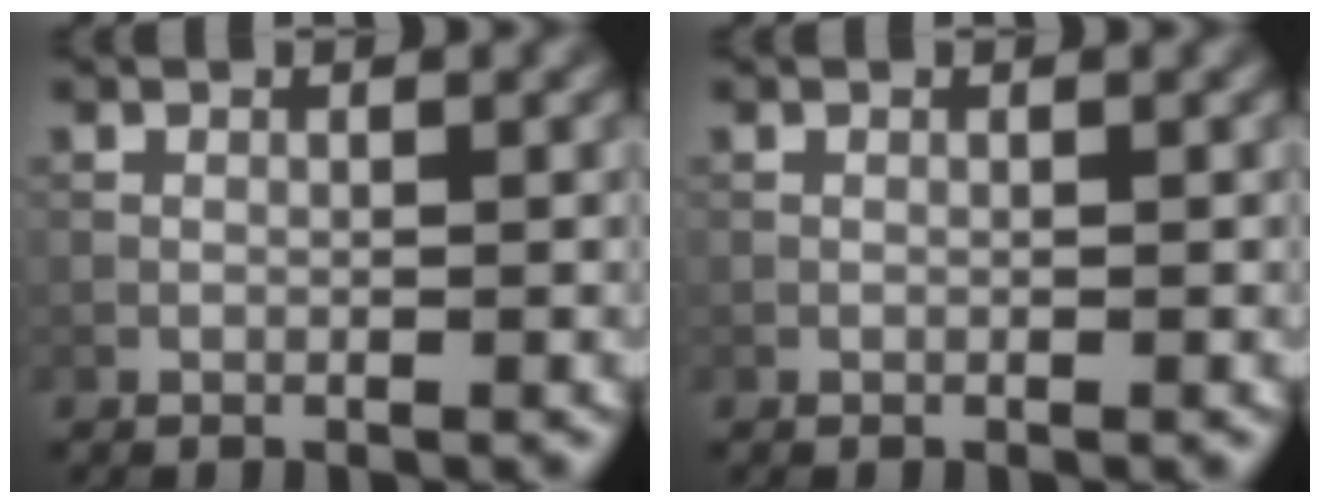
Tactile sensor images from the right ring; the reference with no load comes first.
{"total": 0.0}